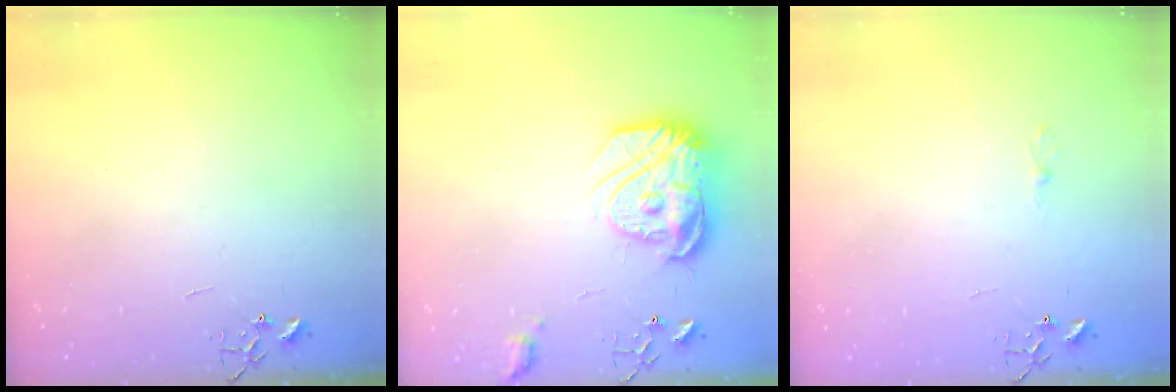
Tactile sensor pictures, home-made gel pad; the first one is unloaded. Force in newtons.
{"total": 17.7, "press": 17.6, "slide": 1.4}
{"total": 2.5, "press": 2.5, "slide": 0.3}